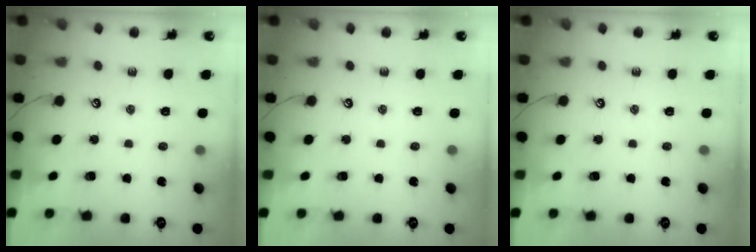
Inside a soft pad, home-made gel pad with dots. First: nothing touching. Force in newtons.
{"total": 0.0}
{"total": 0.0}